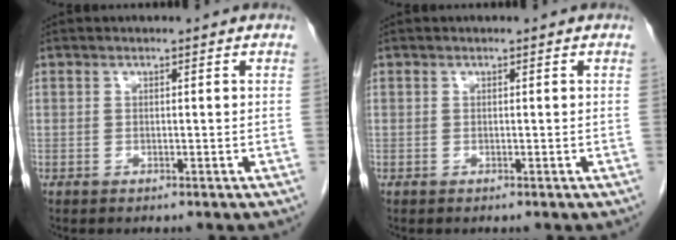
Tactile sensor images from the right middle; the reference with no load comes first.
{"total": 0.0}